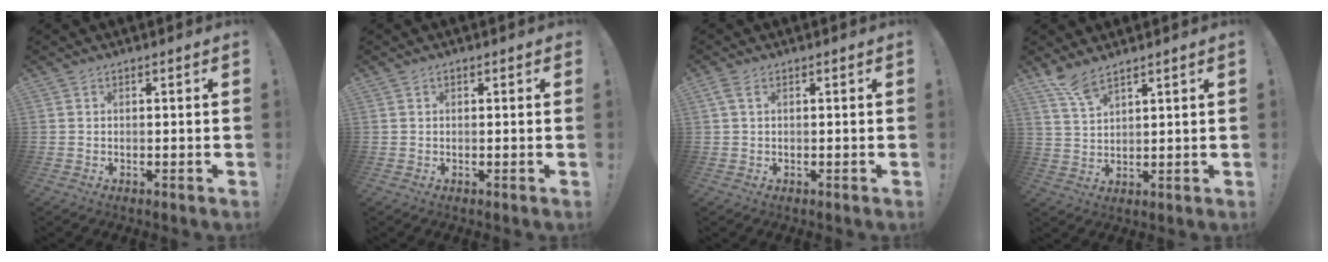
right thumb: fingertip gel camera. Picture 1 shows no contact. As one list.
[{"total": 0.6, "force": [0.1, 0.5, 0.2], "torque": [-0.002, 0.001, 0.001]}, {"total": 2.1, "force": [0.6, 0.9, 1.8], "torque": [-0.039, 0.004, 0.012]}, {"total": 5.9, "force": [4.8, 1.0, 3.2], "torque": [-0.066, -0.028, 0.088]}]